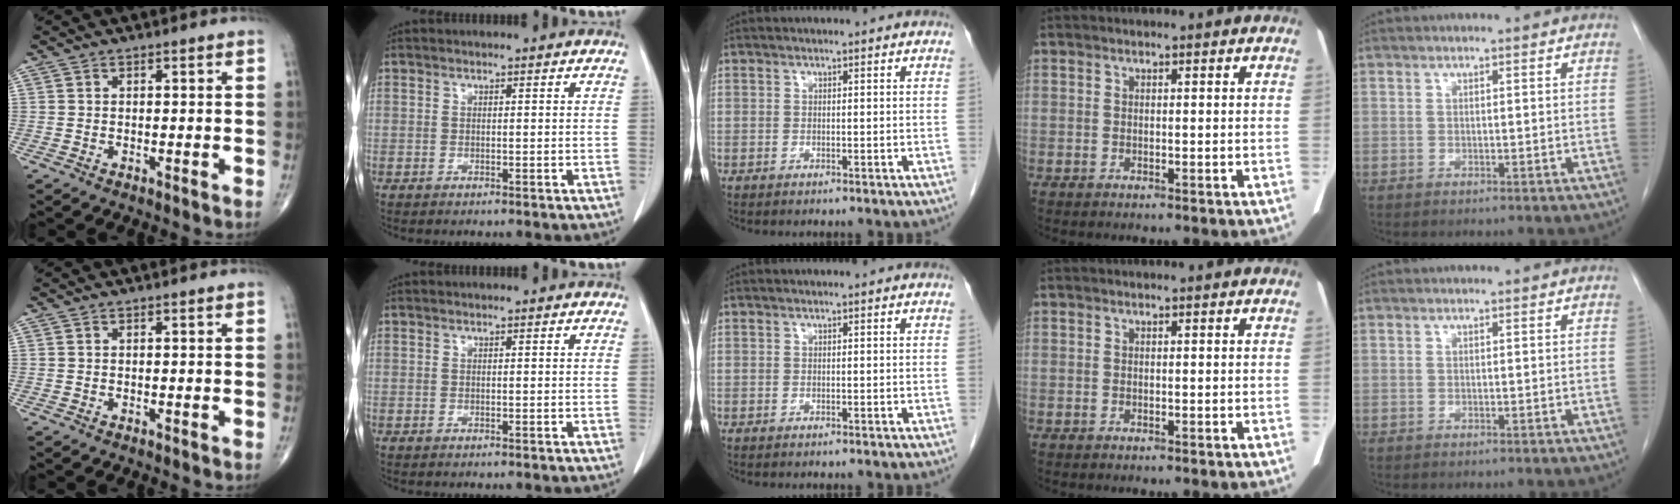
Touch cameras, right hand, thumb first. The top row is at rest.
{}